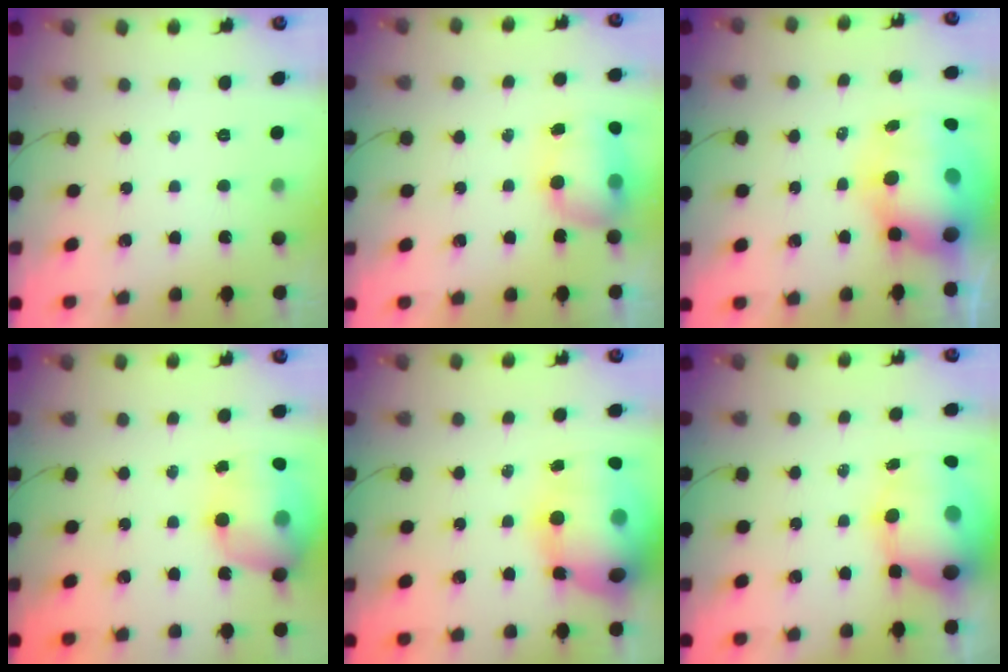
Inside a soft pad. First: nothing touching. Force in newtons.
{"total": 8.9, "press": 8.4, "slide": 3.0}
{"total": 18.2, "press": 17.6, "slide": 4.4}
{"total": 17.2, "press": 16.7, "slide": 4.1}
{"total": 23.4, "press": 22.8, "slide": 5.3}
{"total": 14.2, "press": 13.8, "slide": 3.3}